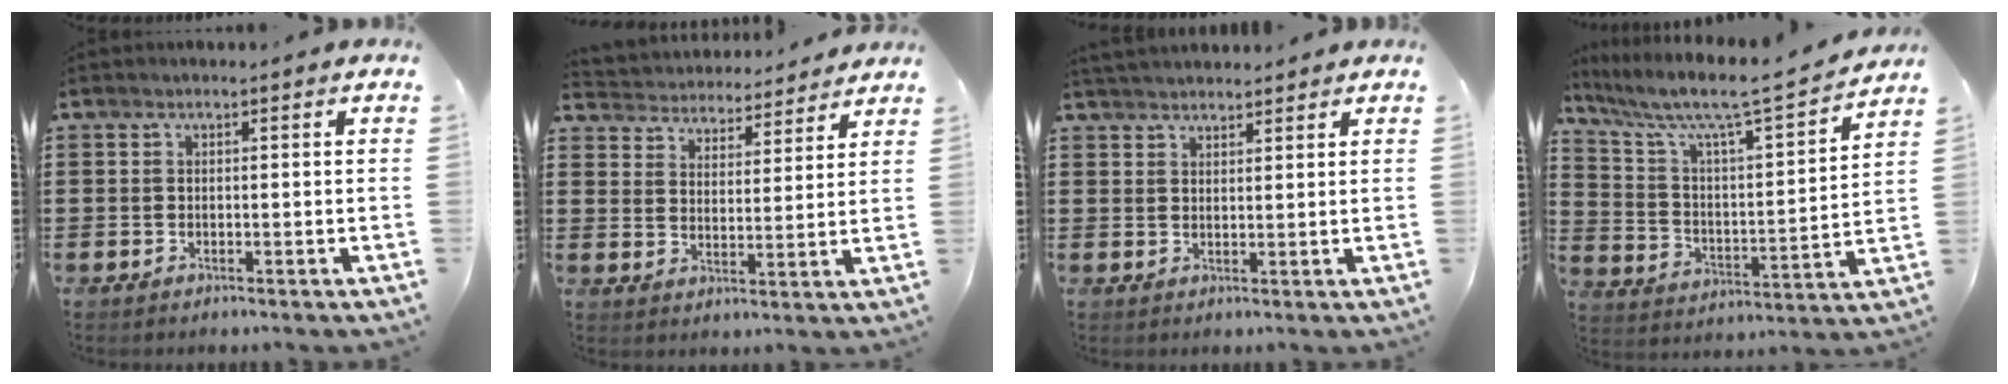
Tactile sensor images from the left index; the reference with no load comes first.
{"total": 4.2, "force": [4.1, 0.2, -0.6], "torque": [-0.015, -0.033, 0.068]}
{"total": 2.4, "force": [2.4, 0.1, 0.1], "torque": [-0.008, -0.001, 0.047]}
{"total": 6.9, "force": [6.0, 0.3, 3.5], "torque": [-0.100, -0.054, 0.091]}